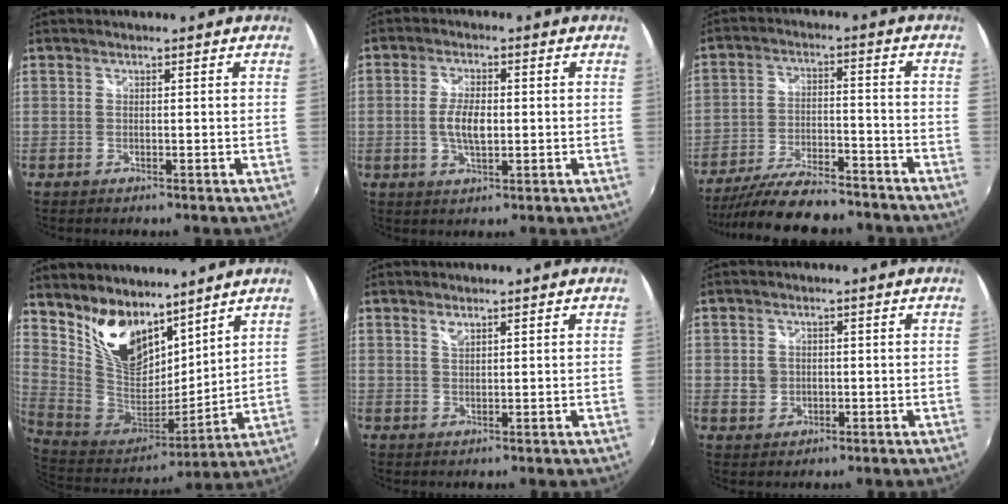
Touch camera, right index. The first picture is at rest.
{"total": 5.1, "force": [-0.4, 2.0, 4.7], "torque": [-0.094, -0.001, -0.007]}
{"total": 18.2, "force": [-15.7, 4.3, 8.0], "torque": [-0.164, -0.022, -0.239]}
{"total": 16.7, "force": [11.6, 8.8, 8.3], "torque": [-0.170, 0.004, 0.234]}
{"total": 1.4, "force": [1.1, 0.4, 0.8], "torque": [-0.015, 0.002, 0.019]}
{"total": 3.3, "force": [-0.3, 3.1, 1.3], "torque": [-0.023, 0.004, -0.006]}